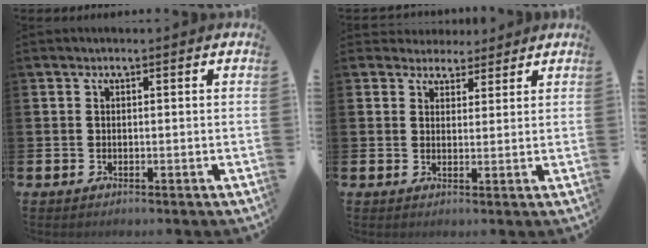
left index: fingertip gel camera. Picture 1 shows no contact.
{"total": 2.7, "force": [2.3, 1.3, -0.6], "torque": [0.013, -0.015, 0.039]}